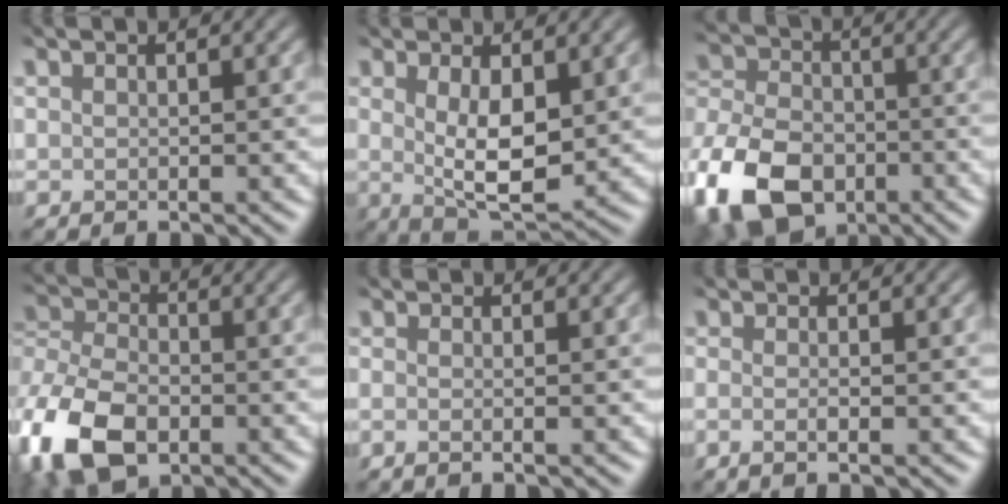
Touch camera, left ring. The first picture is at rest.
{"total": 5.5, "force": [0.3, 2.1, 5.0], "torque": [-0.102, -0.018, 0.008]}
{"total": 11.5, "force": [-6.1, 7.6, 6.0], "torque": [-0.130, -0.036, -0.121]}
{"total": 9.3, "force": [-4.9, 5.5, 5.6], "torque": [-0.157, -0.022, -0.102]}
{"total": 0.6, "force": [-0.6, 0.0, 0.2], "torque": [-0.001, -0.010, -0.019]}
{"total": 1.4, "force": [-0.8, 0.1, 1.1], "torque": [-0.019, -0.009, -0.021]}